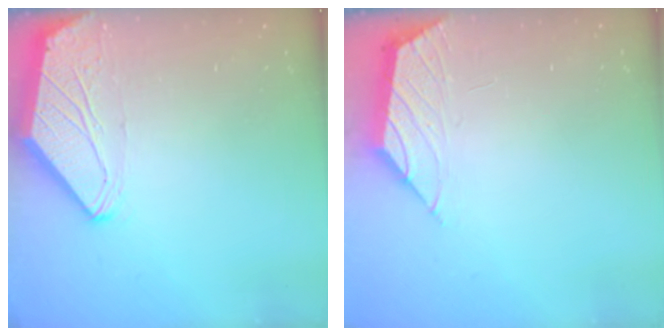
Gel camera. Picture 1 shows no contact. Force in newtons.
{"total": 0.8, "press": 0.7, "slide": 0.4}